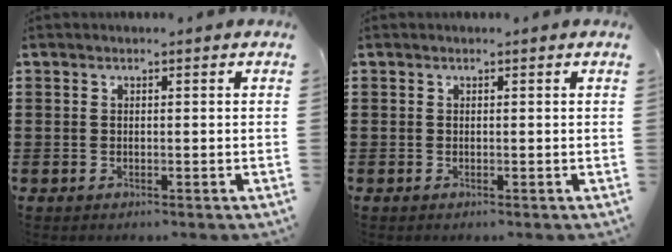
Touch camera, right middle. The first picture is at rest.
{"total": 0.0}